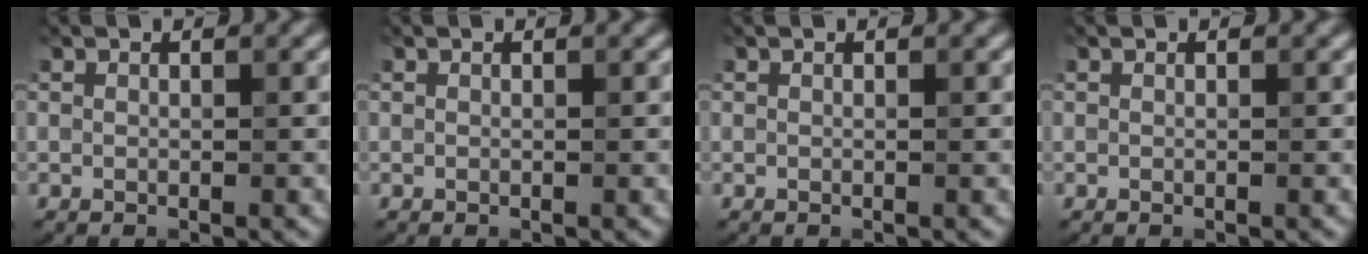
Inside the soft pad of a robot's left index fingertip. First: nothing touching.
{"total": 0.0}
{"total": 0.0}
{"total": 0.0}